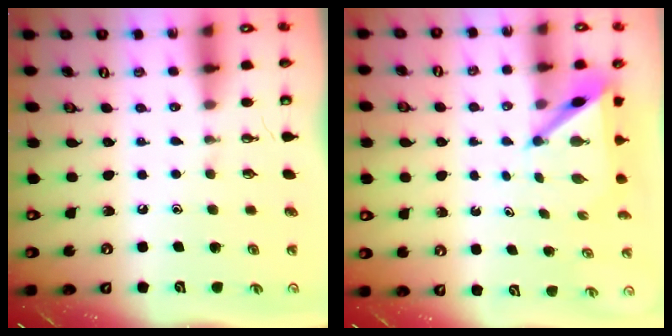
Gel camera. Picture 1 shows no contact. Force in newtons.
{"total": 7.0, "press": 7.0, "slide": 0.5}